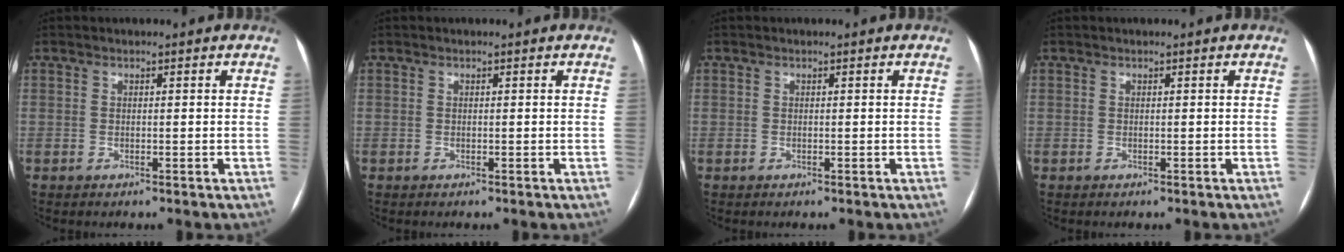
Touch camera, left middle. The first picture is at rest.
{"total": 0.0}
{"total": 0.0}
{"total": 0.0}